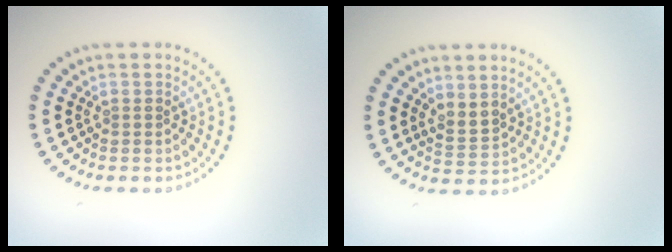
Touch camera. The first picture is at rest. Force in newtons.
{"total": 1.8, "press": 1.5, "slide": 1.1}